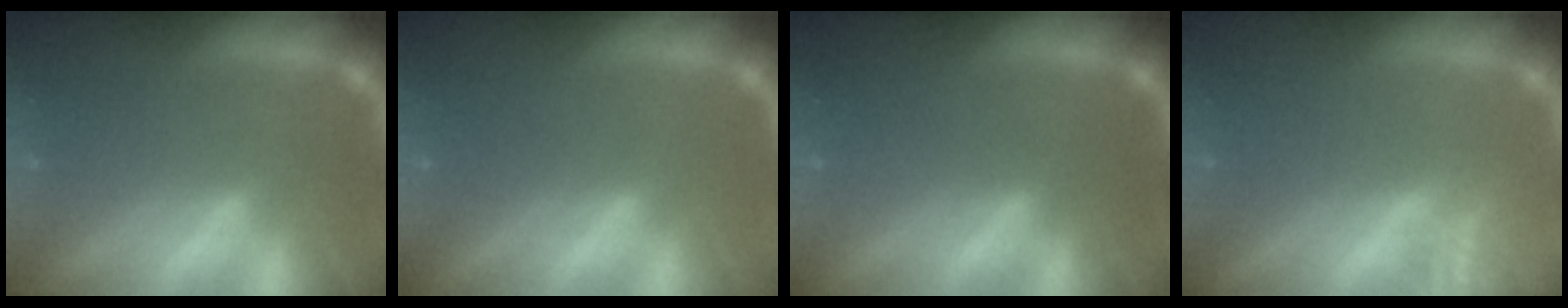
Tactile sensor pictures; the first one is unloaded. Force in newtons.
{"total": 0.0}
{"total": 0.0}
{"total": 3.0}